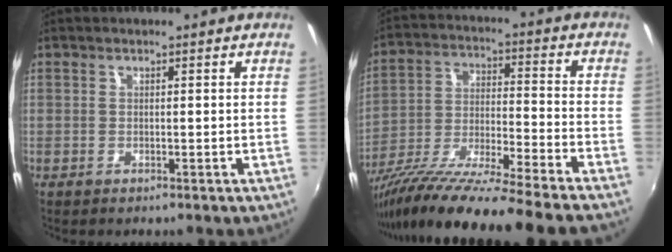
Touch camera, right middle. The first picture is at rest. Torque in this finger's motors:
{"motor_torque": [1.09, -1.05, 0.37, 0.21]}